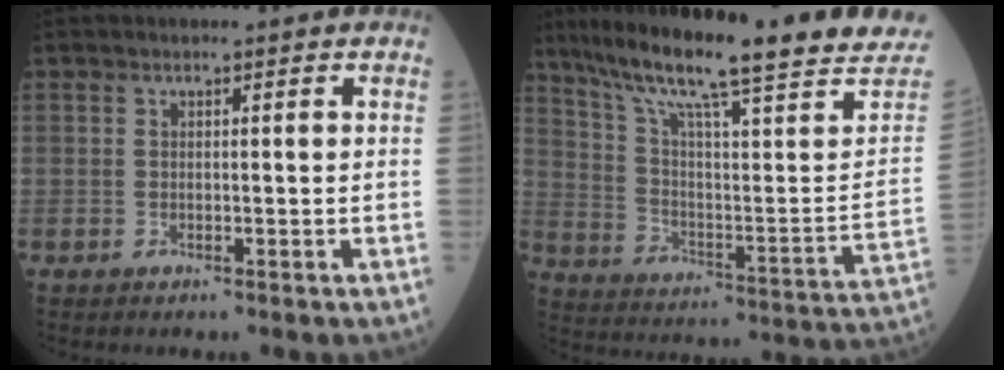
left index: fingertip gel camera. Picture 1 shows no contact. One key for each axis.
{"total": 25.4, "fx": 20.0, "fy": 1.5, "fz": 15.6, "tx": -0.252, "ty": -0.027, "tz": 0.283}